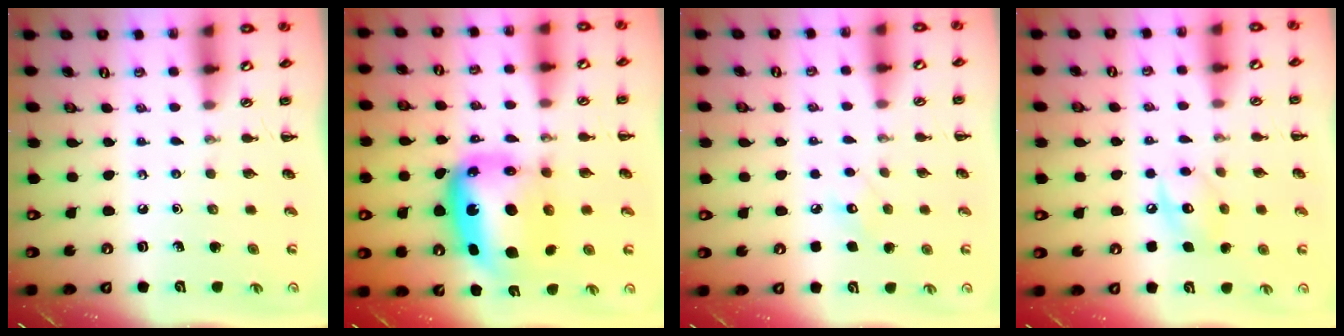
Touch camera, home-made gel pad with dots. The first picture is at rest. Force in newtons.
{"total": 14.2, "press": 13.6, "slide": 4.0}
{"total": 5.7, "press": 5.6, "slide": 1.2}
{"total": 9.1, "press": 9.1, "slide": 0.8}